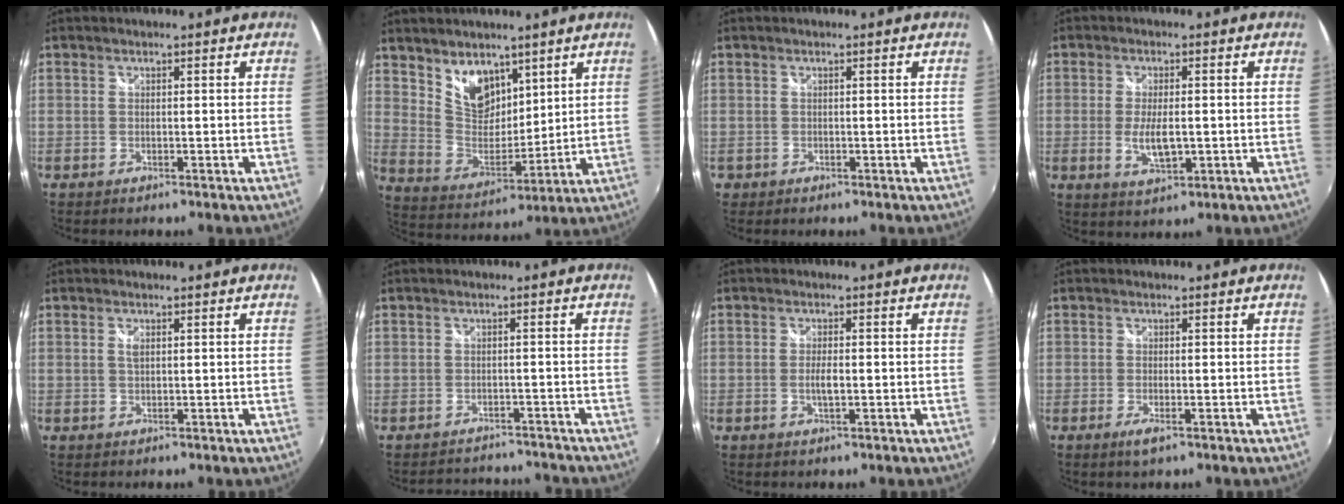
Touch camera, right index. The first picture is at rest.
{"total": 10.8, "force": [7.0, 6.5, 5.0], "torque": [-0.083, 0.001, 0.146]}
{"total": 1.1, "force": [-0.2, 1.1, 0.0], "torque": [-0.004, 0.003, 0.001]}
{"total": 5.9, "force": [-0.9, 2.3, 5.4], "torque": [-0.103, -0.009, -0.013]}
{"total": 1.3, "force": [0.4, 0.6, 1.1], "torque": [-0.022, 0.000, 0.006]}
{"total": 7.7, "force": [-6.9, 2.9, 1.6], "torque": [-0.031, 0.018, -0.089]}
{"total": 2.5, "force": [-0.5, 0.6, 2.4], "torque": [-0.044, -0.002, -0.008]}
{"total": 2.4, "force": [-1.1, 0.4, 2.1], "torque": [-0.039, -0.007, -0.017]}